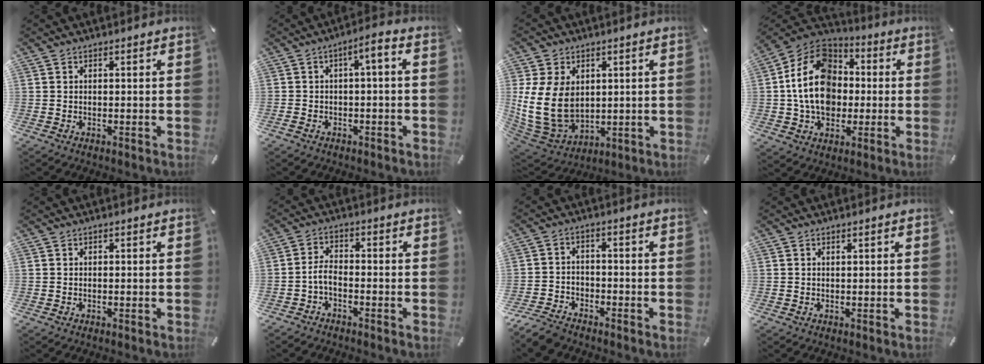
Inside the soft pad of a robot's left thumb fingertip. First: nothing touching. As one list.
[{"total": 4.2, "force": [-1.5, 1.1, 3.8], "torque": [-0.069, 0.011, -0.029]}, {"total": 15.7, "force": [1.8, 12.1, 10.0], "torque": [-0.218, -0.020, 0.032]}, {"total": 17.2, "force": [-0.7, 13.8, 10.3], "torque": [-0.222, 0.014, -0.015]}, {"total": 0.0}, {"total": 3.8, "force": [-2.1, 2.0, 2.4], "torque": [-0.064, 0.007, -0.045]}, {"total": 6.2, "force": [-5.2, 3.0, 1.5], "torque": [-0.034, 0.026, -0.102]}, {"total": 0.0}]